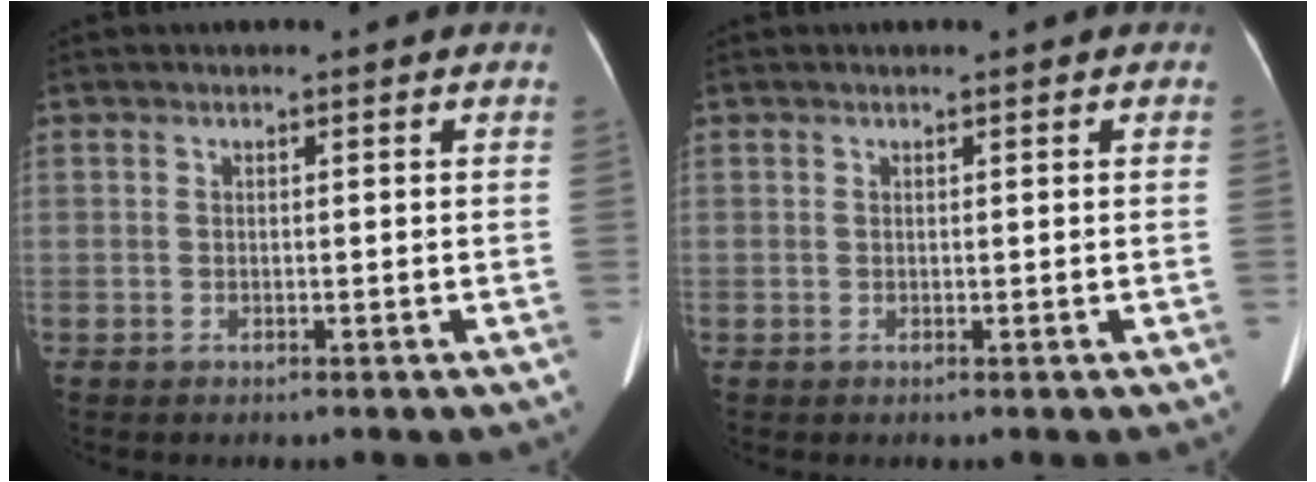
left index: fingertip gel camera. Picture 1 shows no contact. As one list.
[{"total": 0.0}]